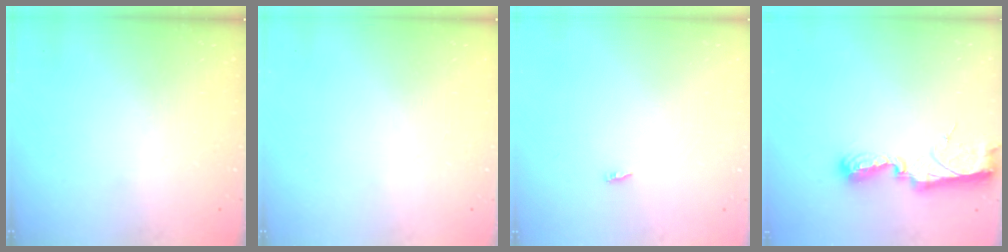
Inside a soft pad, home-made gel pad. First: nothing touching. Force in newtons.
{"total": 0.0}
{"total": 1.8, "press": 1.8, "slide": 0.2}
{"total": 9.8, "press": 9.7, "slide": 0.9}